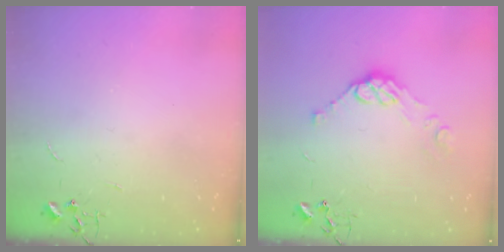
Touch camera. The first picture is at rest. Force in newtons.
{"total": 9.1, "press": 9.1, "slide": 0.7}